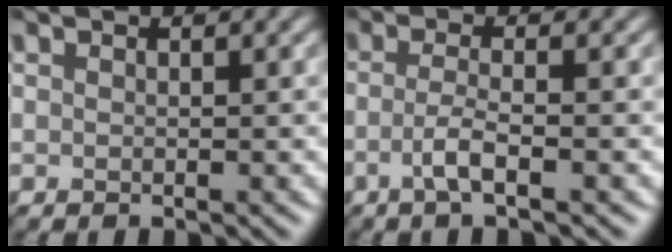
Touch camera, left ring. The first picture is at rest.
{"total": 3.0, "force": [-1.7, 0.7, 2.3], "torque": [-0.046, -0.008, -0.026]}